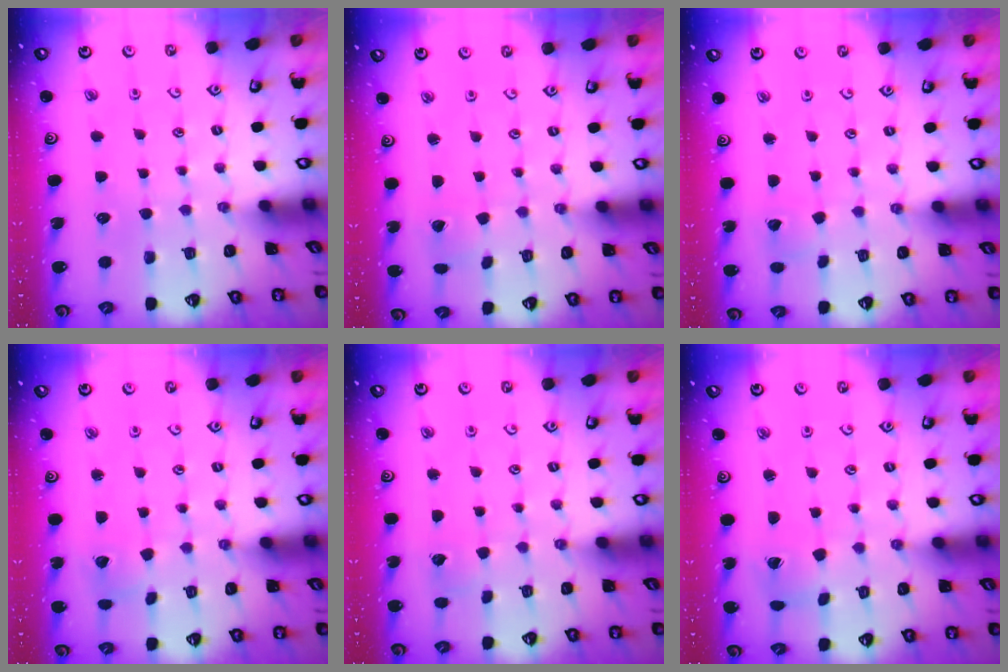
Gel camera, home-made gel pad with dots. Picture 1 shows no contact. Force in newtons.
{"total": 1.1, "press": 1.1, "slide": 0.1}
{"total": 2.7, "press": 2.7, "slide": 0.3}
{"total": 3.5, "press": 3.5, "slide": 0.4}
{"total": 2.8, "press": 2.8, "slide": 0.2}
{"total": 1.6, "press": 1.6, "slide": 0.3}